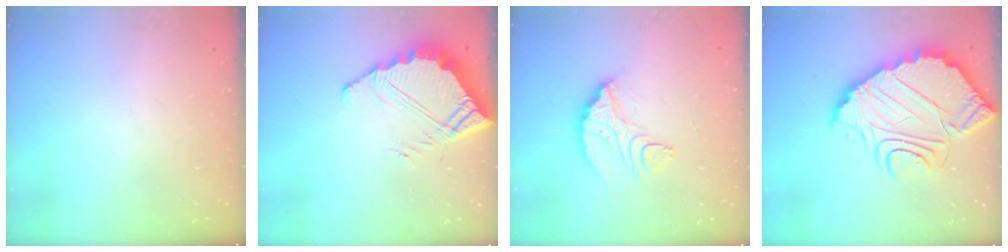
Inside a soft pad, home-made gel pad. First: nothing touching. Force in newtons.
{"total": 8.0, "press": 8.0, "slide": 0.6}
{"total": 9.8, "press": 9.7, "slide": 0.8}
{"total": 18.3, "press": 18.3, "slide": 1.8}